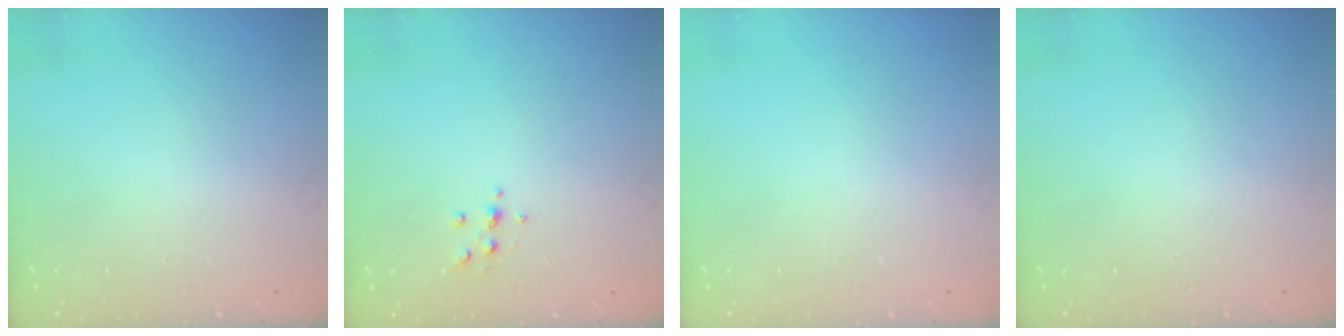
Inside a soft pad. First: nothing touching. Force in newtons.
{"total": 3.8, "press": 3.6, "slide": 1.2}
{"total": 0.0}
{"total": 0.0}